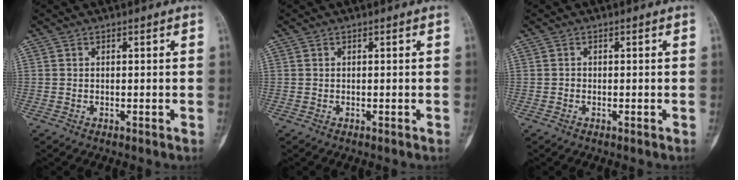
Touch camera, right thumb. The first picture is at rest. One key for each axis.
{"total": 0.0}
{"total": 0.6, "fx": -0.2, "fy": 0.6, "fz": 0.1, "tx": 0.007, "ty": 0.004, "tz": -0.006}